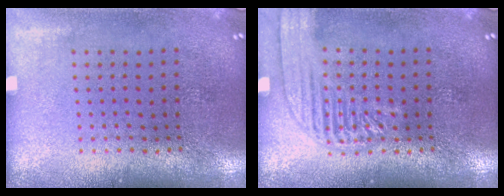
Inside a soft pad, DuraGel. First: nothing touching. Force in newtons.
{"total": 2.5, "press": 2.5, "slide": 0.3}